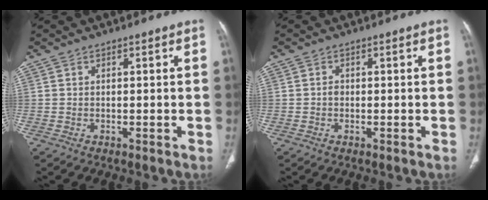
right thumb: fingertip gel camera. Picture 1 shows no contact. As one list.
[{"total": 0.8, "force": [-0.1, 0.7, 0.5], "torque": [-0.005, 0.003, -0.005]}]